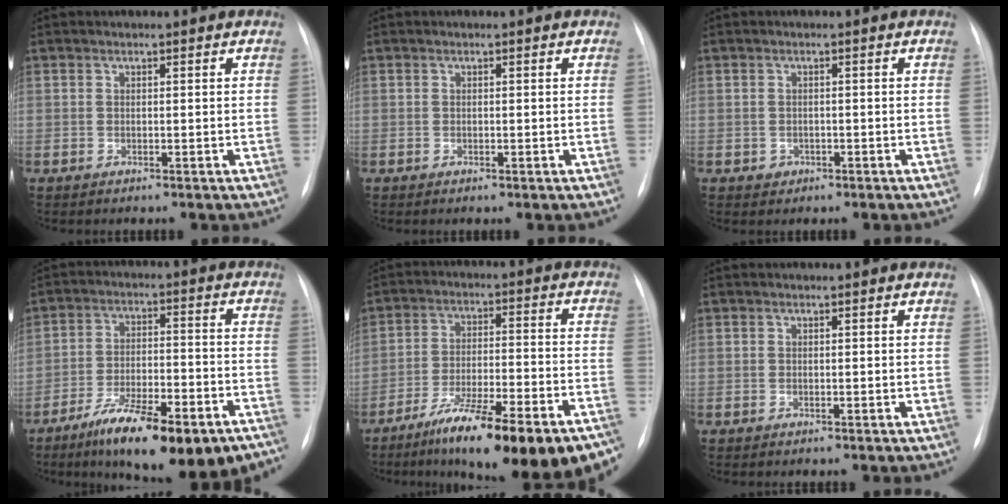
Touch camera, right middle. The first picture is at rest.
{"total": 0.0}
{"total": 1.4, "force": [-0.6, 1.2, 0.2], "torque": [0.000, 0.006, -0.006]}
{"total": 18.8, "force": [-13.2, 4.8, 12.5], "torque": [-0.153, 0.009, -0.204]}
{"total": 22.1, "force": [-15.8, 3.2, 15.0], "torque": [-0.169, 0.005, -0.244]}
{"total": 0.0}